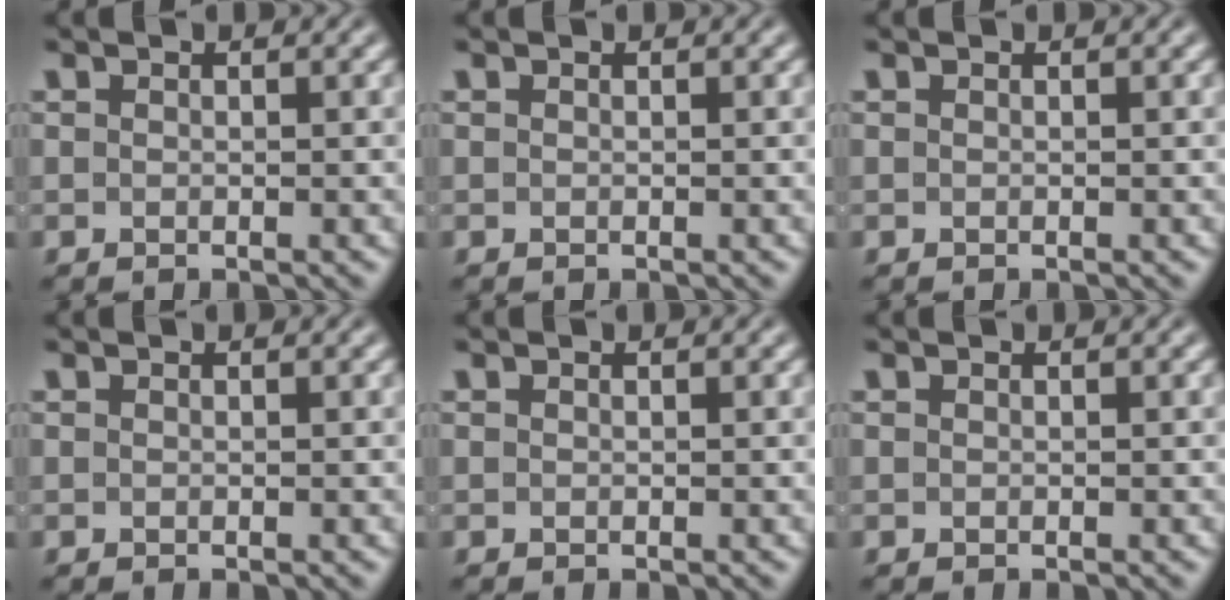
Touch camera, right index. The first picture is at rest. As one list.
[{"total": 0.0}, {"total": 0.0}, {"total": 0.0}, {"total": 0.0}, {"total": 0.0}]